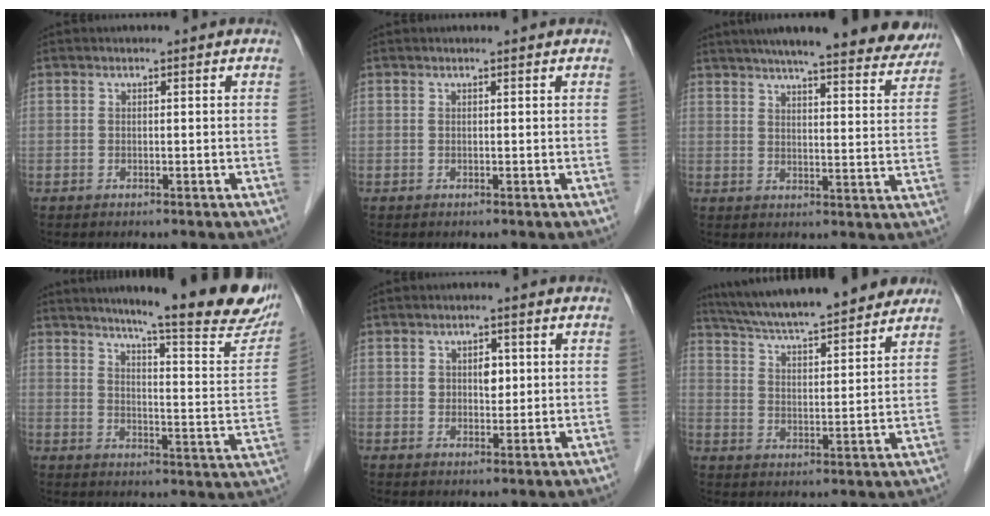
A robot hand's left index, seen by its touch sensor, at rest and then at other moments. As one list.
[{"total": 0.8, "force": [0.7, 0.0, 0.2], "torque": [-0.009, 0.003, 0.008]}, {"total": 23.3, "force": [20.3, 3.2, 10.9], "torque": [-0.156, -0.008, 0.250]}, {"total": 22.1, "force": [18.4, 1.1, 12.2], "torque": [-0.165, -0.058, 0.226]}, {"total": 2.7, "force": [0.6, 1.8, 1.9], "torque": [-0.027, 0.003, 0.011]}, {"total": 20.3, "force": [17.7, 2.7, 9.4], "torque": [-0.158, 0.031, 0.263]}]